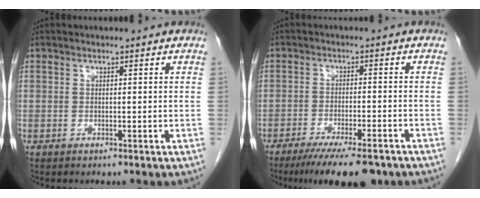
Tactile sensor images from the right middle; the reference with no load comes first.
{"total": 12.0, "force": [-9.3, 2.3, 7.3], "torque": [-0.106, -0.019, -0.140]}